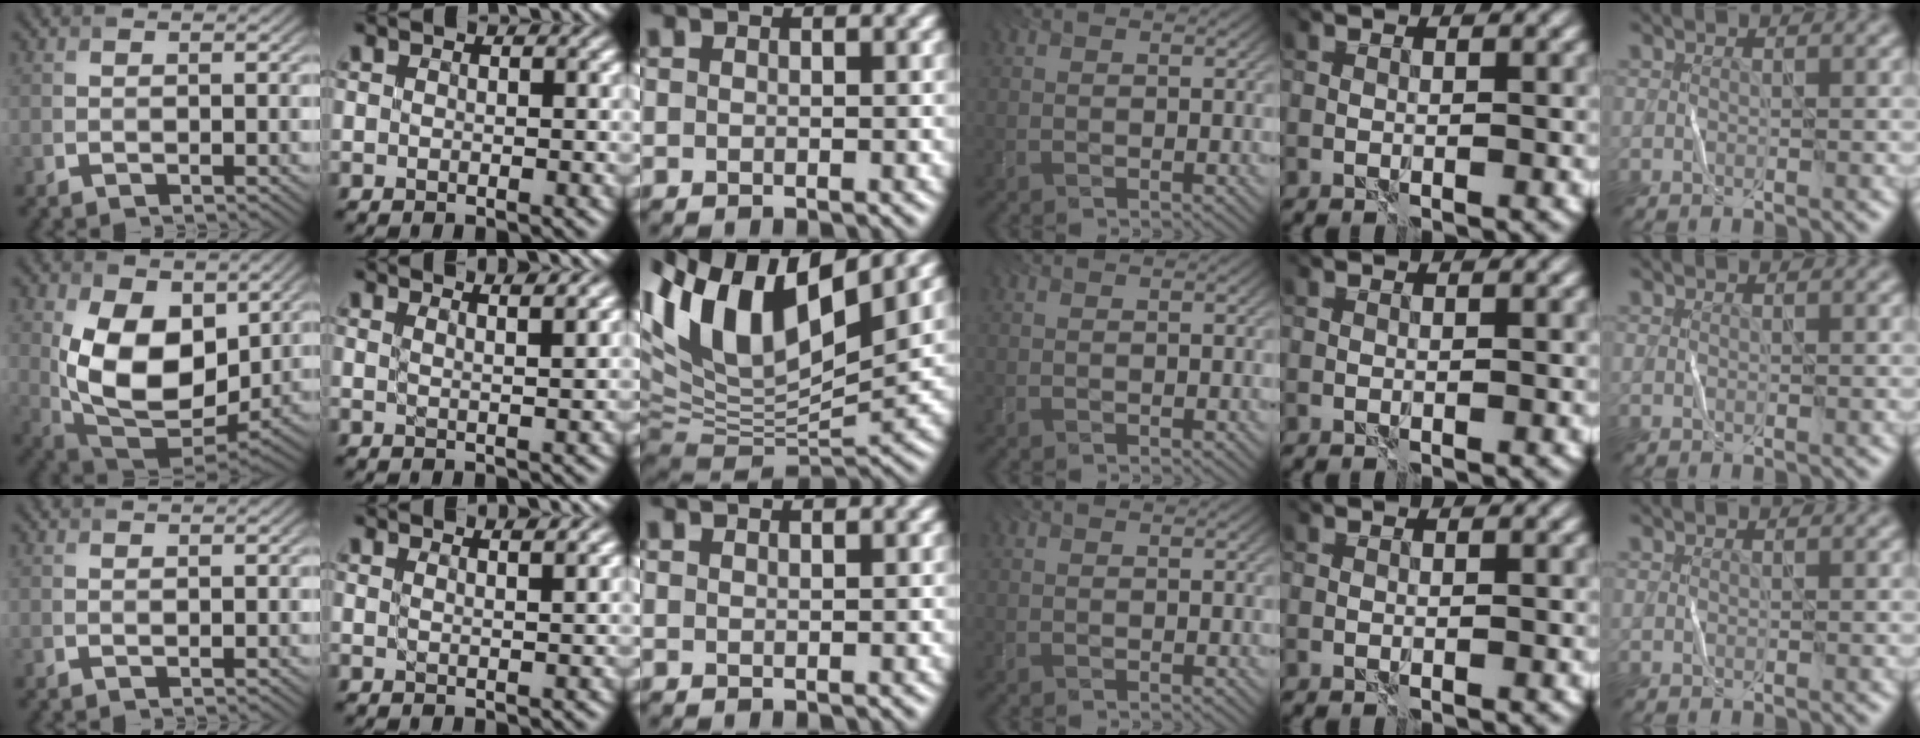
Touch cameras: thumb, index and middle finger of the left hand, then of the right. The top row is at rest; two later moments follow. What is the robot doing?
{"motion": "fold", "object": "bandana"}